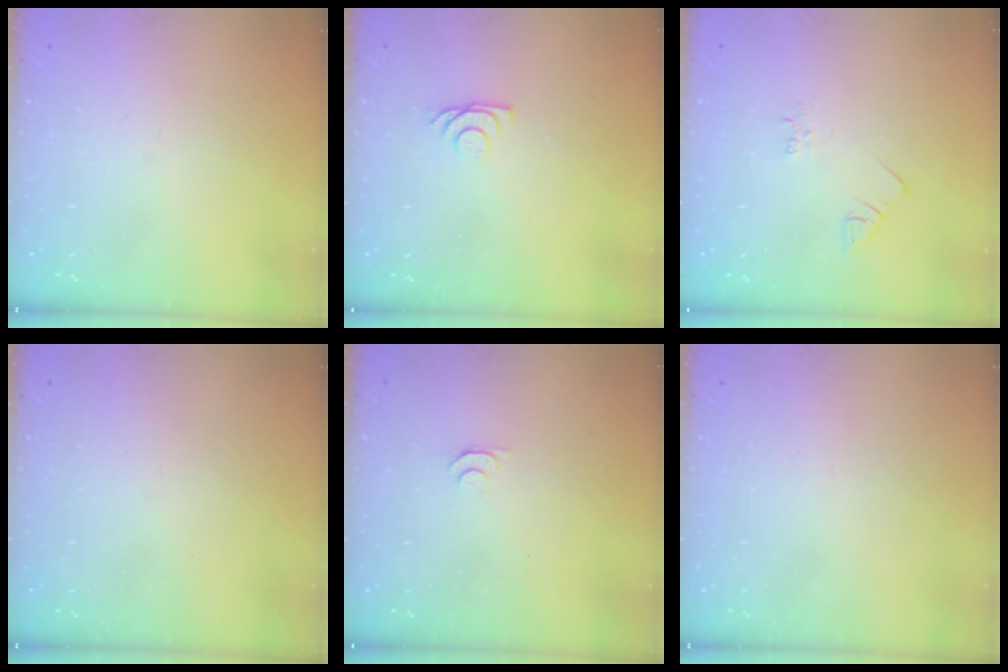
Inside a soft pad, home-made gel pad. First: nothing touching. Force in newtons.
{"total": 5.3, "press": 5.3, "slide": 0.6}
{"total": 2.5, "press": 2.5, "slide": 0.5}
{"total": 0.0}
{"total": 4.6, "press": 4.5, "slide": 0.7}
{"total": 1.5, "press": 1.5, "slide": 0.1}